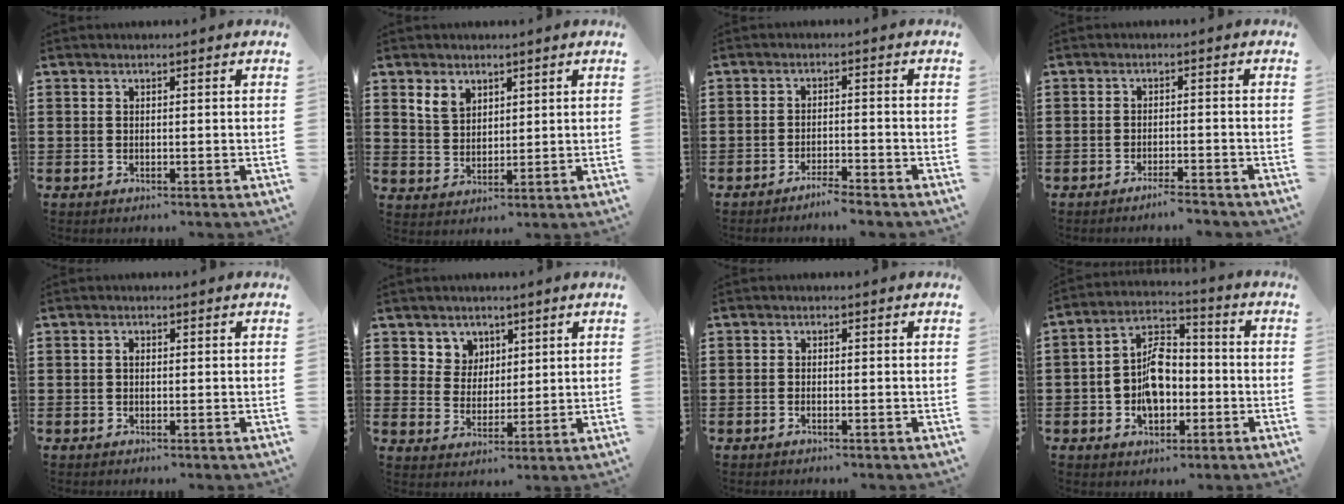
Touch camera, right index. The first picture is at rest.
{"total": 3.9, "force": [2.5, 2.7, 1.4], "torque": [-0.039, 0.012, 0.047]}
{"total": 2.5, "force": [-2.4, -0.1, 0.6], "torque": [-0.013, 0.002, -0.049]}
{"total": 2.3, "force": [-2.1, 0.0, 0.9], "torque": [-0.016, 0.002, -0.041]}
{"total": 0.9, "force": [0.0, 0.5, 0.7], "torque": [-0.014, 0.001, -0.001]}
{"total": 4.5, "force": [2.6, 3.7, 0.0], "torque": [-0.024, 0.010, 0.048]}
{"total": 0.6, "force": [-0.4, 0.1, 0.4], "torque": [-0.009, -0.005, -0.007]}
{"total": 7.9, "force": [-1.6, 5.3, 5.6], "torque": [-0.124, 0.009, -0.031]}